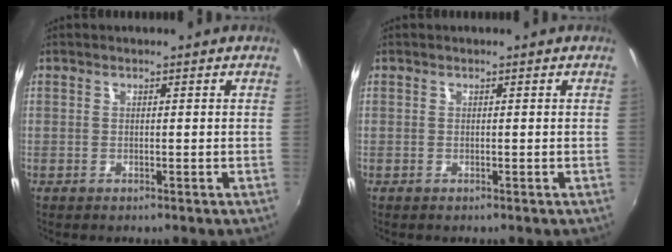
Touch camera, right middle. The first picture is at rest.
{"total": 0.0}